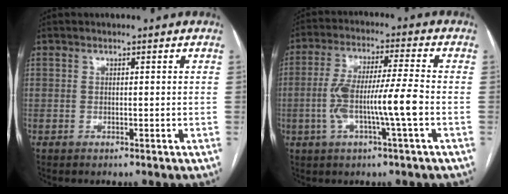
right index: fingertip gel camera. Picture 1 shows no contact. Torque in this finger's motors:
{"motor_torque": [1.25, -0.11, 0.80, 0.20]}